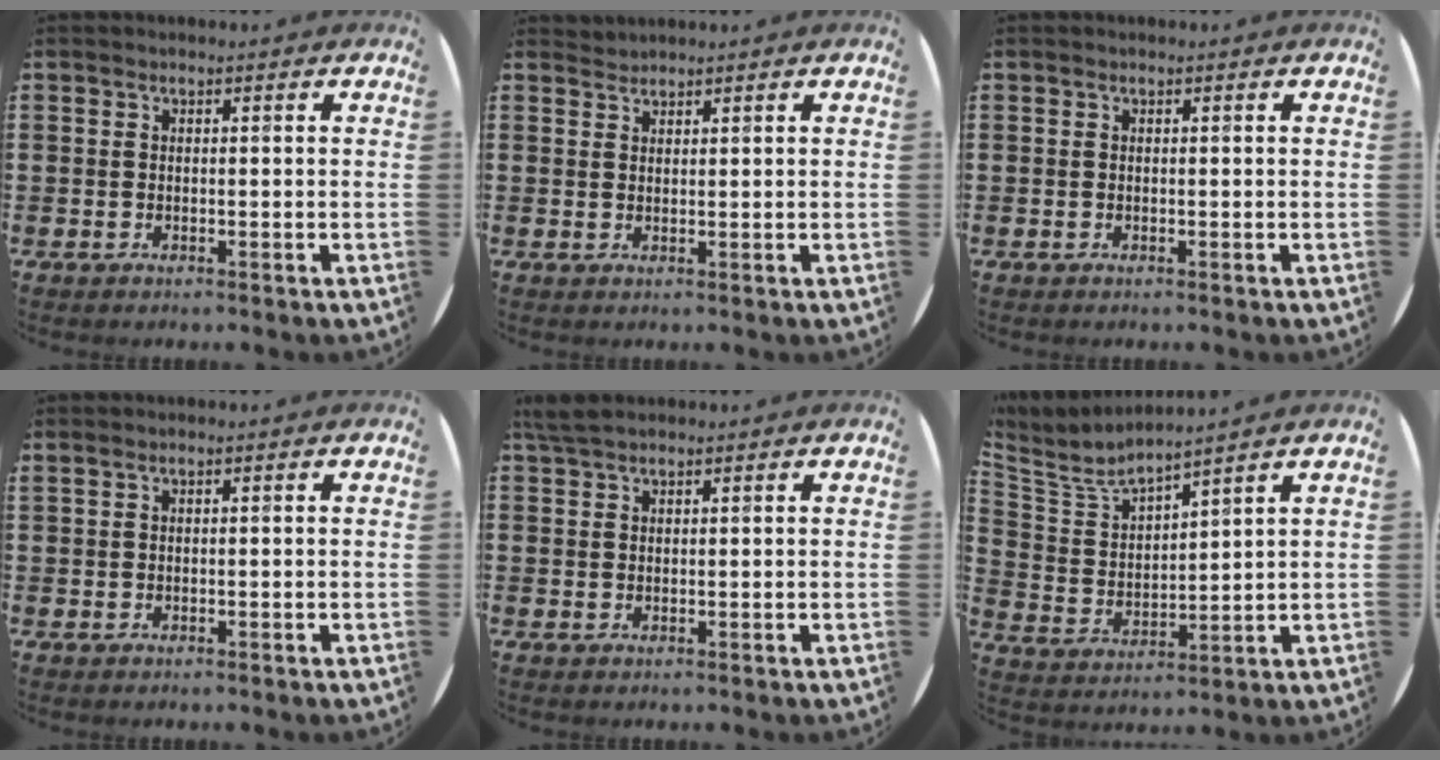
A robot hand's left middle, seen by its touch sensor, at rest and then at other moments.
{"total": 1.0, "force": [1.0, 0.0, -0.2], "torque": [0.003, 0.000, 0.019]}
{"total": 0.0}
{"total": 0.0}
{"total": 2.5, "force": [2.1, 0.6, 1.3], "torque": [-0.029, 0.005, 0.040]}
{"total": 4.5, "force": [4.3, 0.7, 1.1], "torque": [-0.043, -0.030, 0.070]}